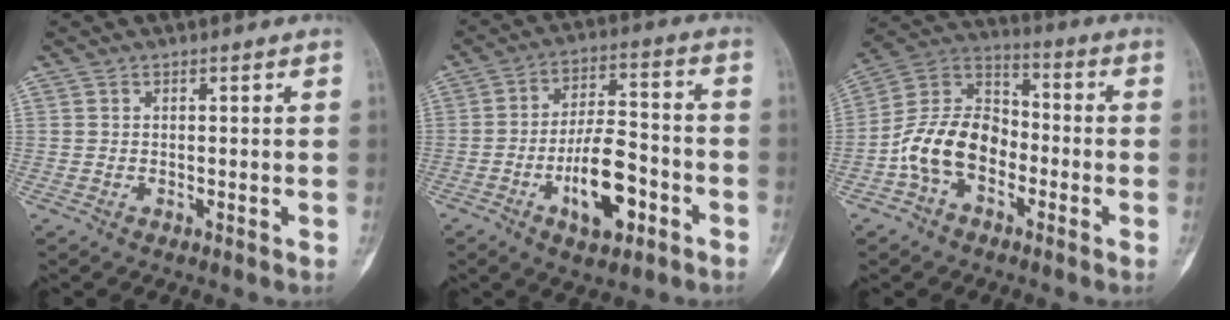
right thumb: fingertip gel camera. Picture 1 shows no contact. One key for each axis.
{"total": 12.5, "fx": -5.1, "fy": 5.5, "fz": 10.0, "tx": -0.159, "ty": 0.033, "tz": -0.082}
{"total": 13.2, "fx": -4.4, "fy": 8.9, "fz": 8.6, "tx": -0.149, "ty": 0.055, "tz": -0.091}